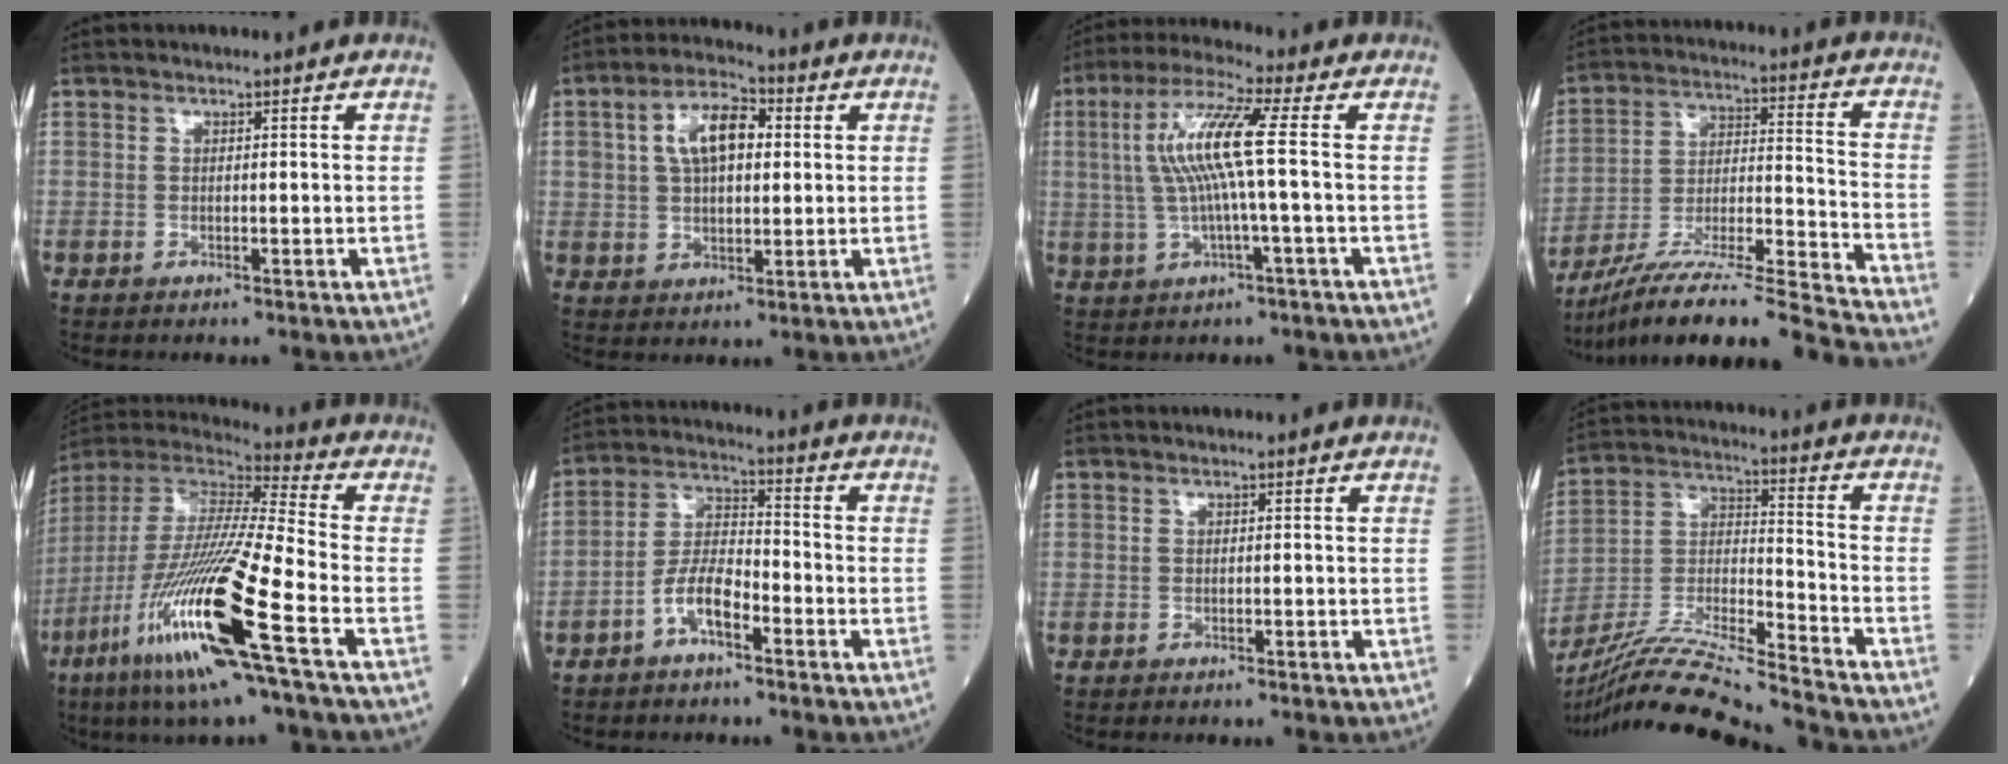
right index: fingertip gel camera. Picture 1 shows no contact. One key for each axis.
{"total": 8.8, "fx": 2.3, "fy": 4.6, "fz": 7.2, "tx": -0.136, "ty": 0.027, "tz": 0.041}
{"total": 9.7, "fx": 0.8, "fy": -0.2, "fz": 9.7, "tx": -0.202, "ty": 0.017, "tz": 0.013}
{"total": 23.5, "fx": -20.8, "fy": -1.6, "fz": 10.7, "tx": -0.151, "ty": -0.010, "tz": -0.335}
{"total": 22.4, "fx": -9.8, "fy": 0.1, "fz": 20.2, "tx": -0.439, "ty": -0.057, "tz": -0.196}
{"total": 6.4, "fx": -3.6, "fy": 2.2, "fz": 4.9, "tx": -0.105, "ty": 0.015, "tz": -0.069}
{"total": 0.8, "fx": -0.7, "fy": 0.0, "fz": 0.4, "tx": -0.003, "ty": -0.001, "tz": -0.010}
{"total": 19.6, "fx": -17.7, "fy": -0.8, "fz": 8.4, "tx": -0.179, "ty": -0.021, "tz": -0.317}